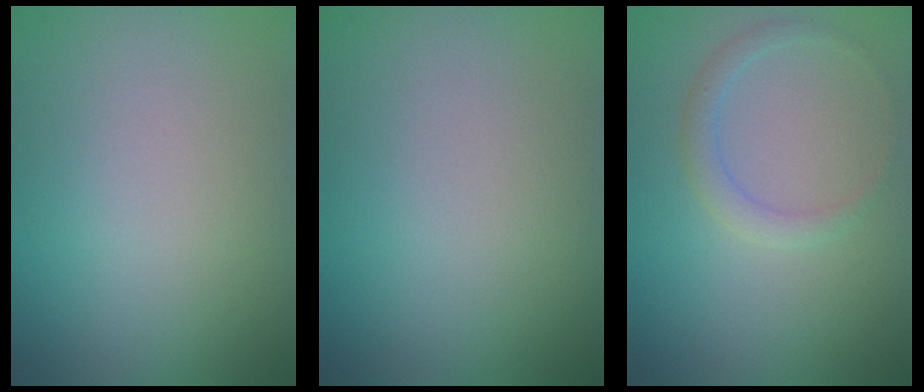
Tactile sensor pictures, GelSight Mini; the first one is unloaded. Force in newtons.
{"total": 0.0}
{"total": 1.5, "press": 1.5, "slide": 0.0}